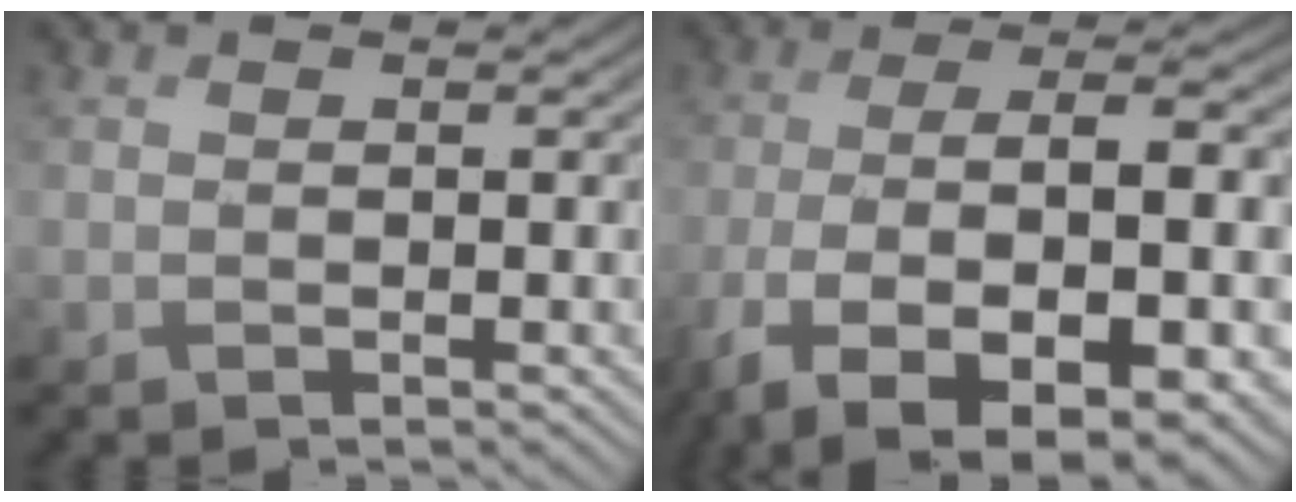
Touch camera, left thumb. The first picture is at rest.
{"total": 13.5, "force": [-6.6, 4.4, 10.9], "torque": [-0.205, -0.017, -0.111]}